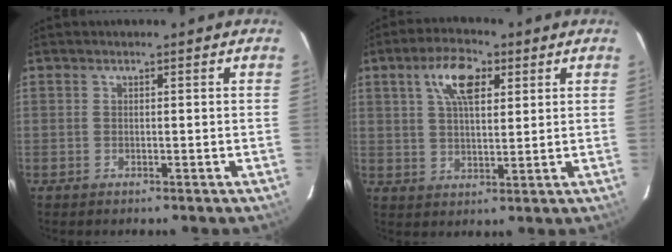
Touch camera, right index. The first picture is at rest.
{"total": 8.5, "force": [3.7, 3.7, 6.7], "torque": [-0.120, 0.019, 0.065]}